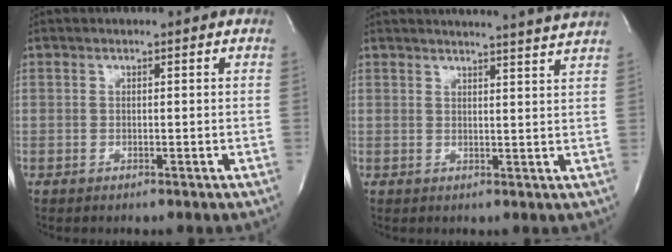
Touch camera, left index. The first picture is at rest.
{"total": 10.8, "force": [10.3, -1.8, 2.6], "torque": [-0.035, -0.036, 0.112]}